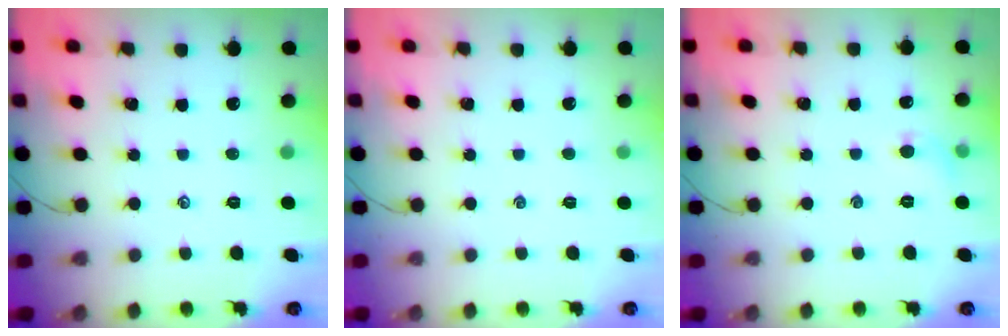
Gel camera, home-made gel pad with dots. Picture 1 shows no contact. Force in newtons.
{"total": 0.0}
{"total": 5.4, "press": 5.1, "slide": 1.8}